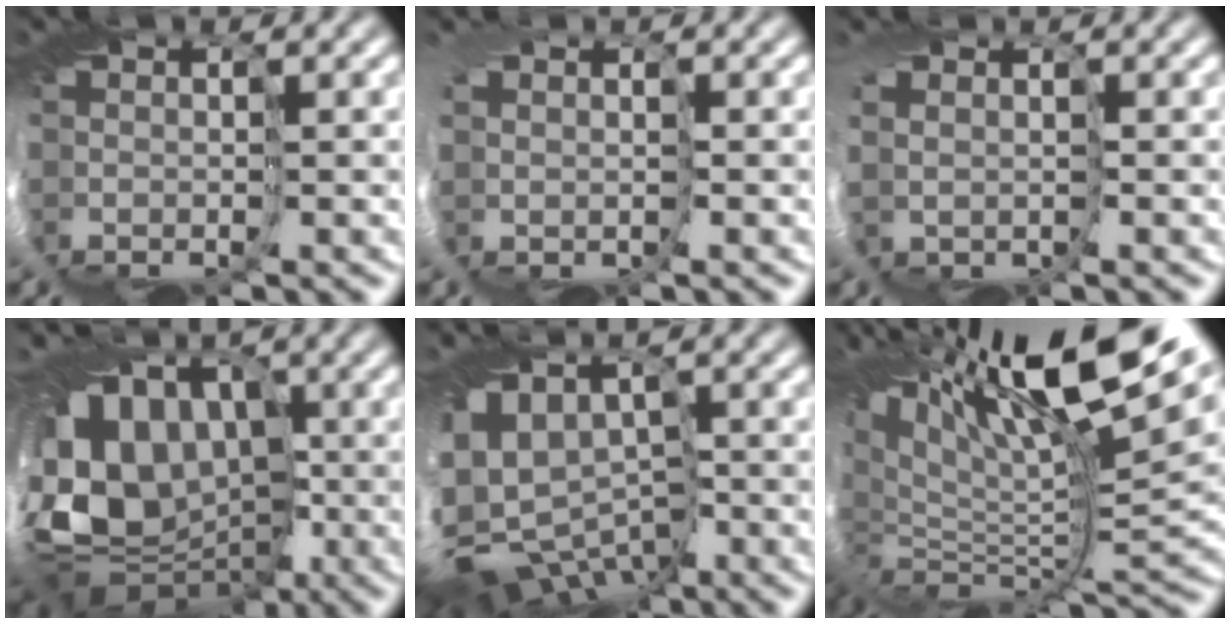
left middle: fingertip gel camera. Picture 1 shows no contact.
{"total": 1.5, "force": [0.5, 1.4, 0.2], "torque": [-0.019, -0.002, 0.018]}
{"total": 1.6, "force": [0.5, 1.4, 0.4], "torque": [-0.016, 0.001, 0.015]}
{"total": 10.7, "force": [-0.6, 9.1, 5.7], "torque": [-0.117, -0.012, -0.004]}
{"total": 10.6, "force": [-4.8, 7.6, 5.7], "torque": [-0.135, -0.025, -0.050]}
{"total": 13.5, "force": [8.2, 4.4, 9.8], "torque": [-0.200, 0.021, 0.152]}